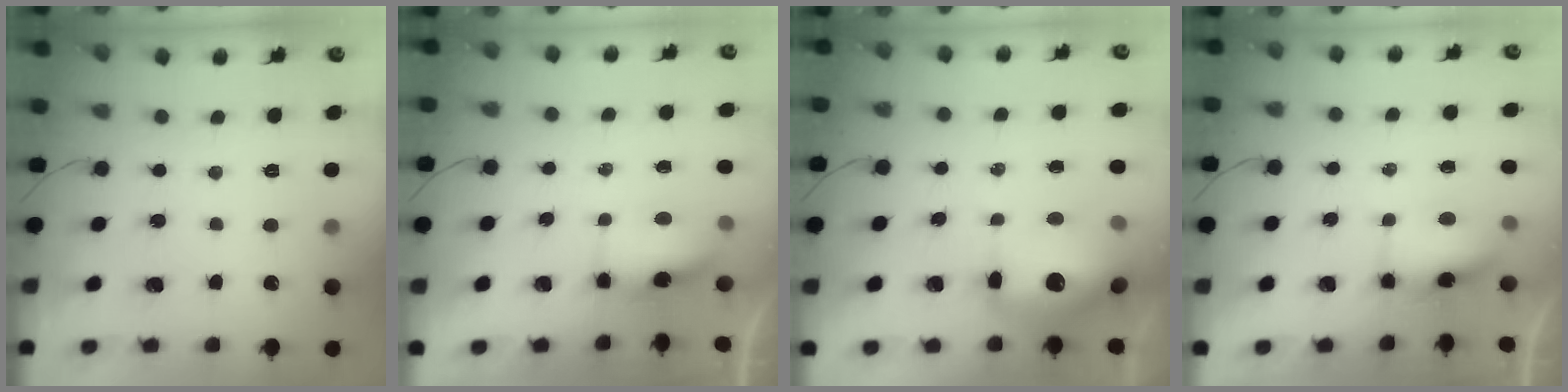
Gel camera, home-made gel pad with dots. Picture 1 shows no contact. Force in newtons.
{"total": 8.6, "press": 7.1, "slide": 4.9}
{"total": 16.8, "press": 14.2, "slide": 8.9}
{"total": 6.6, "press": 6.3, "slide": 2.0}